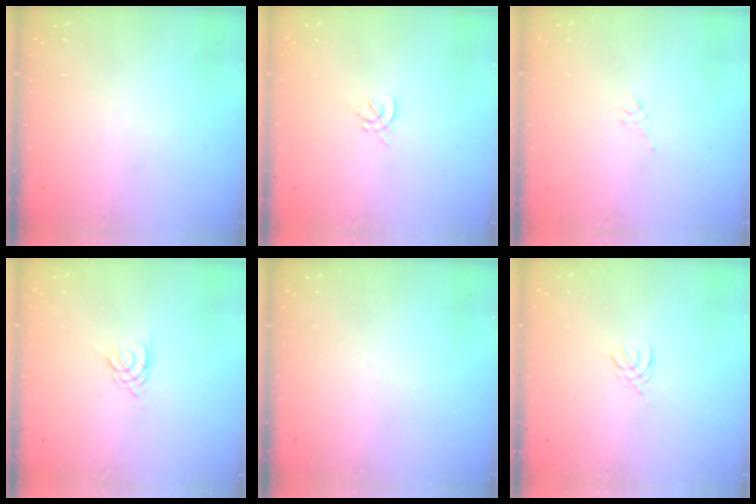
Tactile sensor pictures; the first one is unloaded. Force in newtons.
{"total": 1.7, "press": 1.6, "slide": 0.6}
{"total": 3.3, "press": 3.2, "slide": 0.8}
{"total": 1.8, "press": 1.8, "slide": 0.4}
{"total": 0.0}
{"total": 2.1, "press": 2.0, "slide": 0.5}